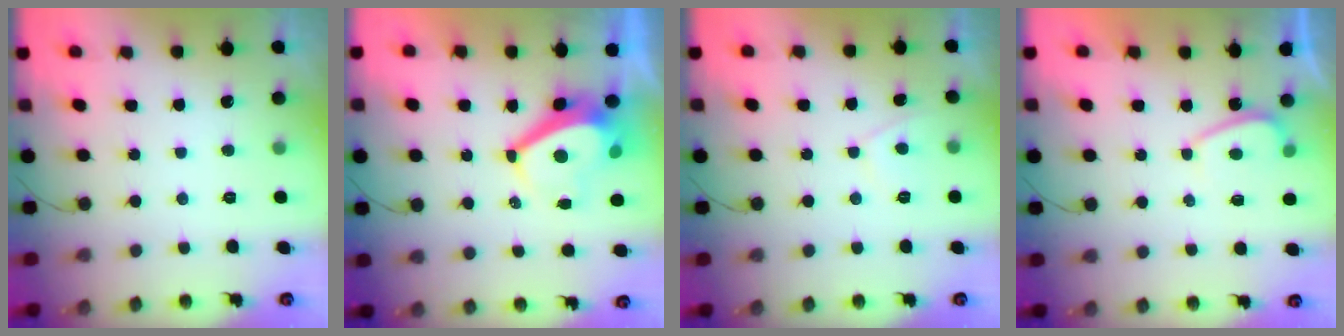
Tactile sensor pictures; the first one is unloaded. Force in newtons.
{"total": 5.9, "press": 5.9, "slide": 0.7}
{"total": 2.4, "press": 2.3, "slide": 0.5}
{"total": 2.2, "press": 2.1, "slide": 0.6}